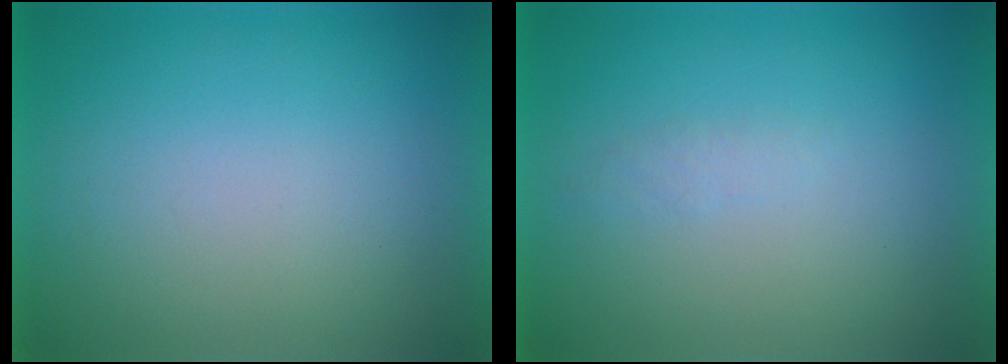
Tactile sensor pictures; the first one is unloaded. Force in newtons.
{"total": 1.2}